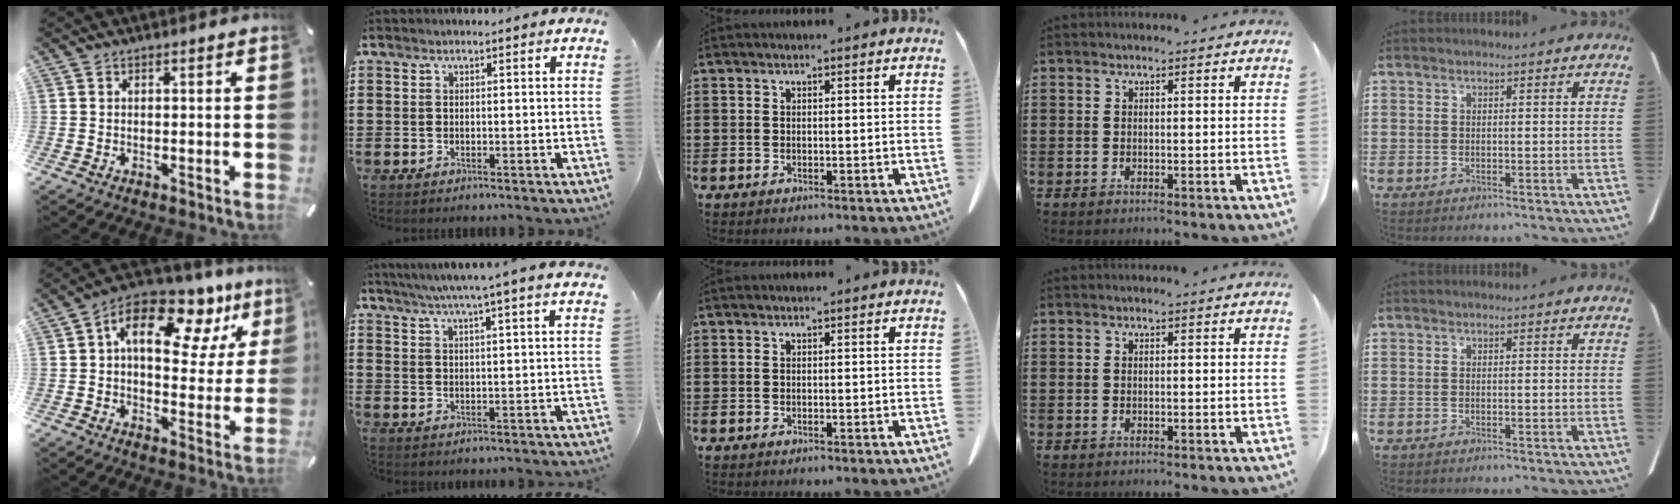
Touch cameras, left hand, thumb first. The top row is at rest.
{"thumb": {"total": 15.9, "force": [8.1, 8.7, 10.6], "torque": [-0.168, -0.042, 0.135]}, "index": {"total": 5.2, "force": [4.5, -1.0, 2.4], "torque": [-0.060, -0.019, 0.078]}}